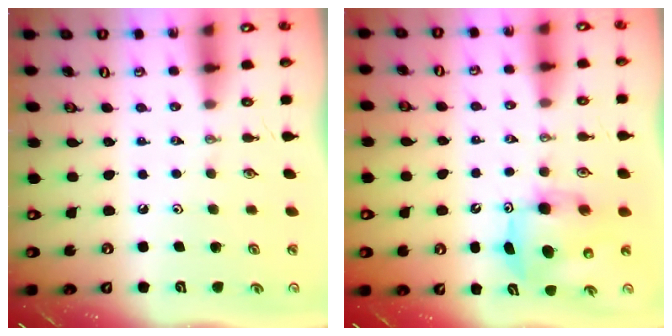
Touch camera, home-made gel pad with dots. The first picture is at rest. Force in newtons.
{"total": 9.6, "press": 9.4, "slide": 1.9}